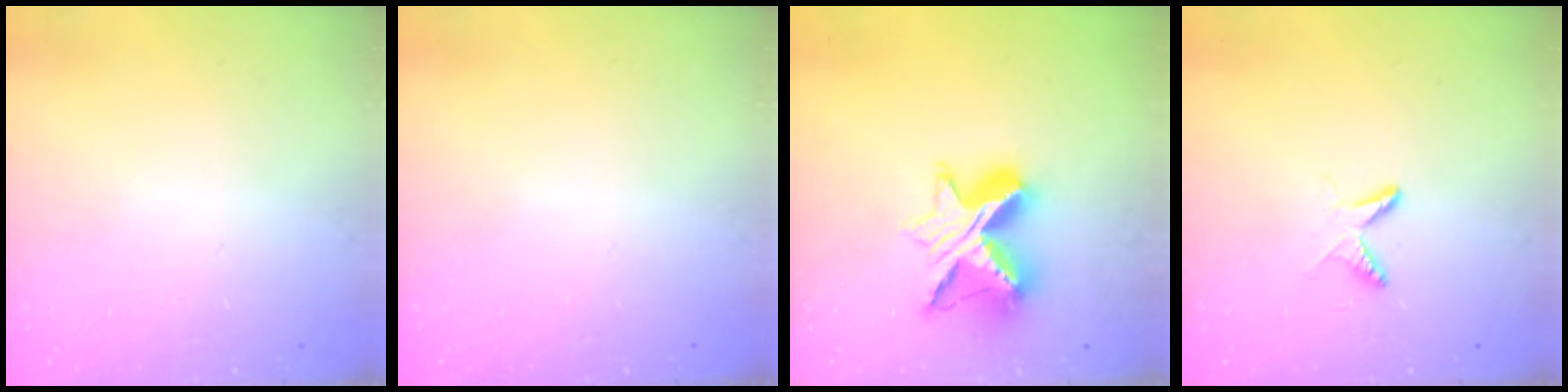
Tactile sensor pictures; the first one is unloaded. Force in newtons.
{"total": 0.0}
{"total": 11.8, "press": 11.8, "slide": 0.9}
{"total": 6.1, "press": 6.1, "slide": 0.8}